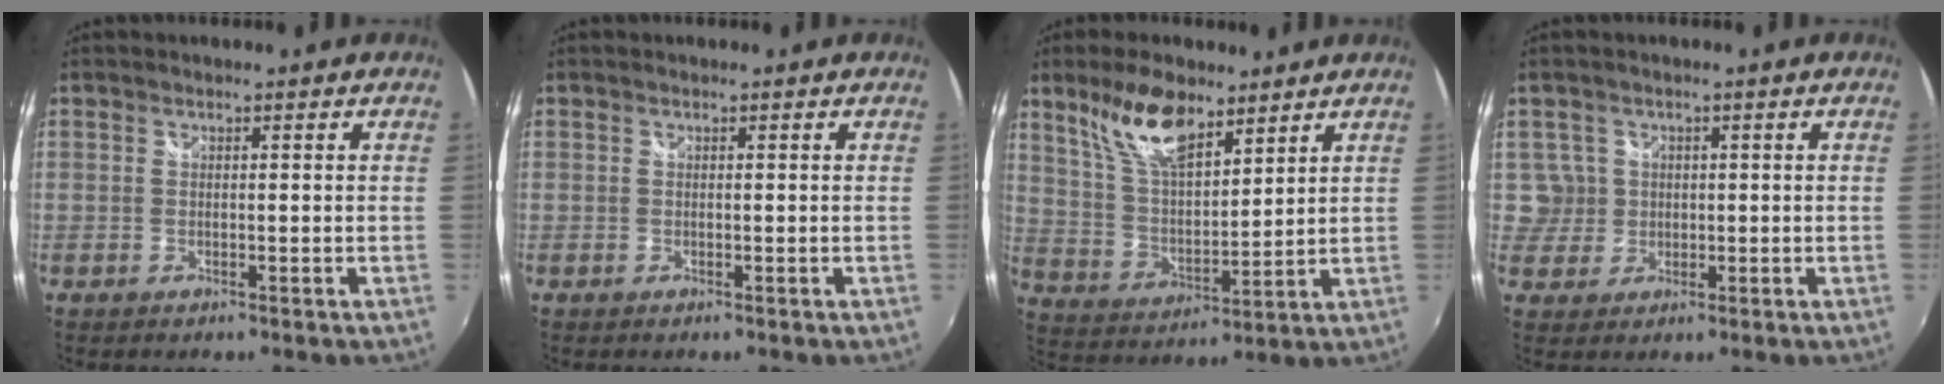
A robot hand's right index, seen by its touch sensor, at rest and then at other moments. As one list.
[{"total": 0.0}, {"total": 12.4, "force": [8.5, 4.8, 7.7], "torque": [-0.146, 0.012, 0.168]}, {"total": 3.9, "force": [0.5, 3.9, 0.0], "torque": [0.015, 0.016, 0.009]}]